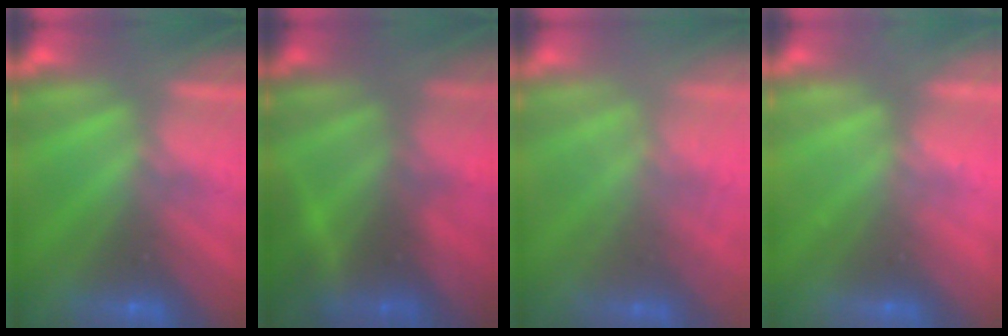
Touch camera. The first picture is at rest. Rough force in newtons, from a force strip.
{"total": 7.2}
{"total": 1.7}
{"total": 2.2}